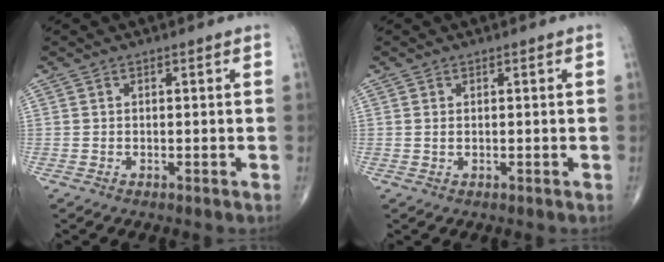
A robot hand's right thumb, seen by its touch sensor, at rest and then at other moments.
{"total": 0.5, "force": [0.2, 0.2, 0.5], "torque": [-0.011, 0.003, 0.006]}